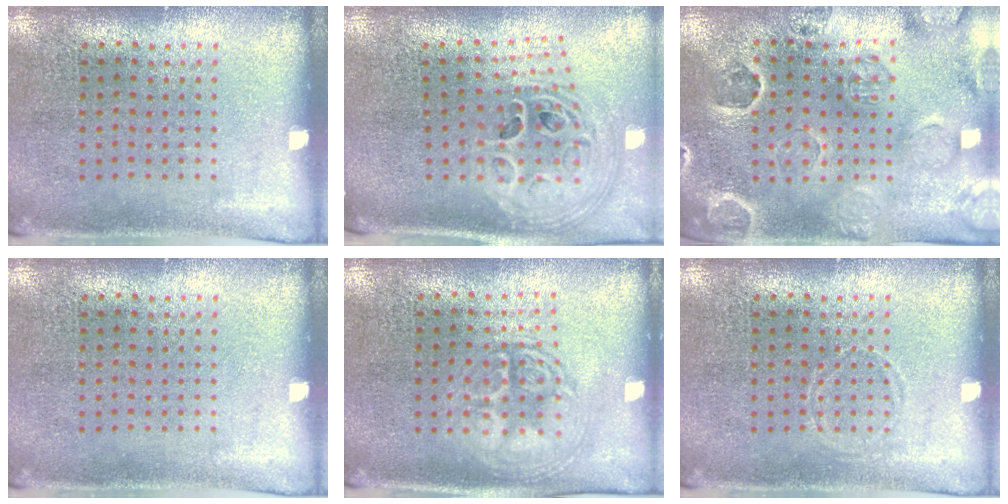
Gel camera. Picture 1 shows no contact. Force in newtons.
{"total": 2.9, "press": 2.1, "slide": 2.0}
{"total": 2.7, "press": 2.7, "slide": 0.5}
{"total": 0.0}
{"total": 1.7, "press": 1.7, "slide": 0.3}
{"total": 0.6, "press": 0.6, "slide": 0.0}